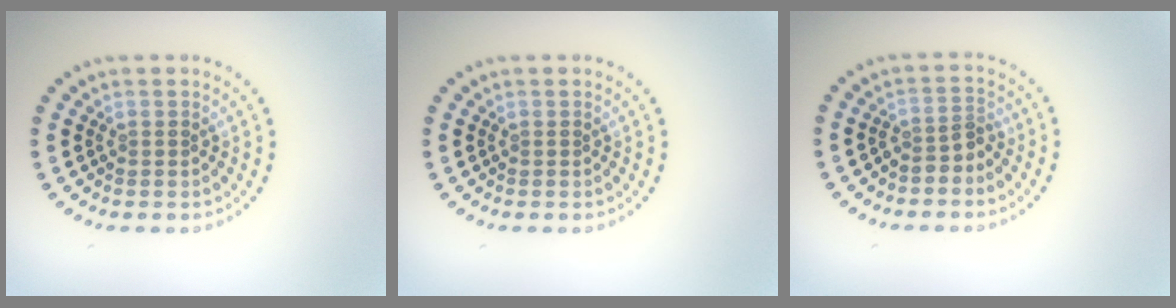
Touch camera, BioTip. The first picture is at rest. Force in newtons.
{"total": 0.0}
{"total": 2.0, "press": 1.4, "slide": 1.4}